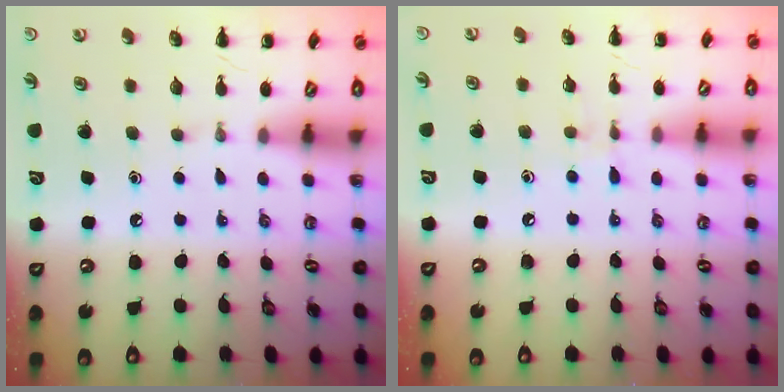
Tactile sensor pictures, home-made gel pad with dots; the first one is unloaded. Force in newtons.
{"total": 4.4, "press": 4.1, "slide": 1.6}